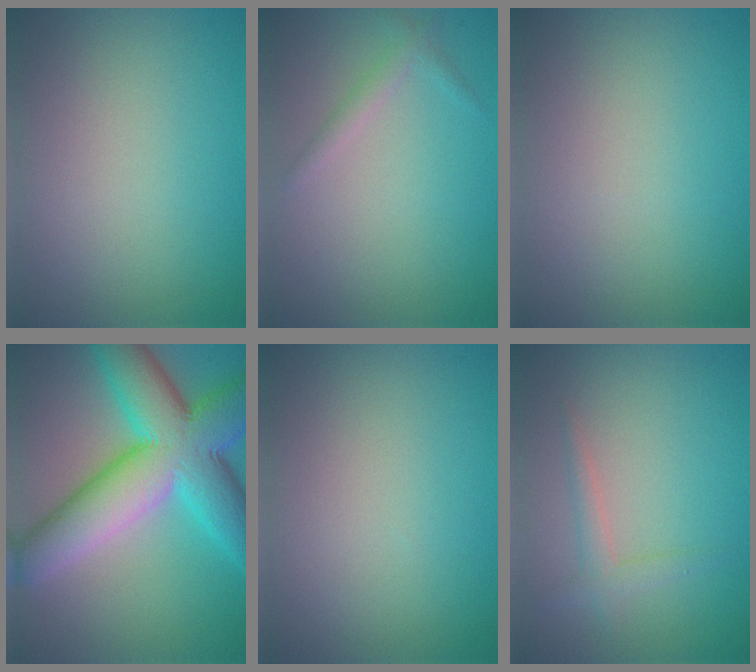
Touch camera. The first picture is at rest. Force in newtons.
{"total": 1.2, "press": 1.2, "slide": 0.1}
{"total": 0.0}
{"total": 12.3, "press": 12.3, "slide": 0.4}
{"total": 0.0}
{"total": 1.6, "press": 1.5, "slide": 0.1}